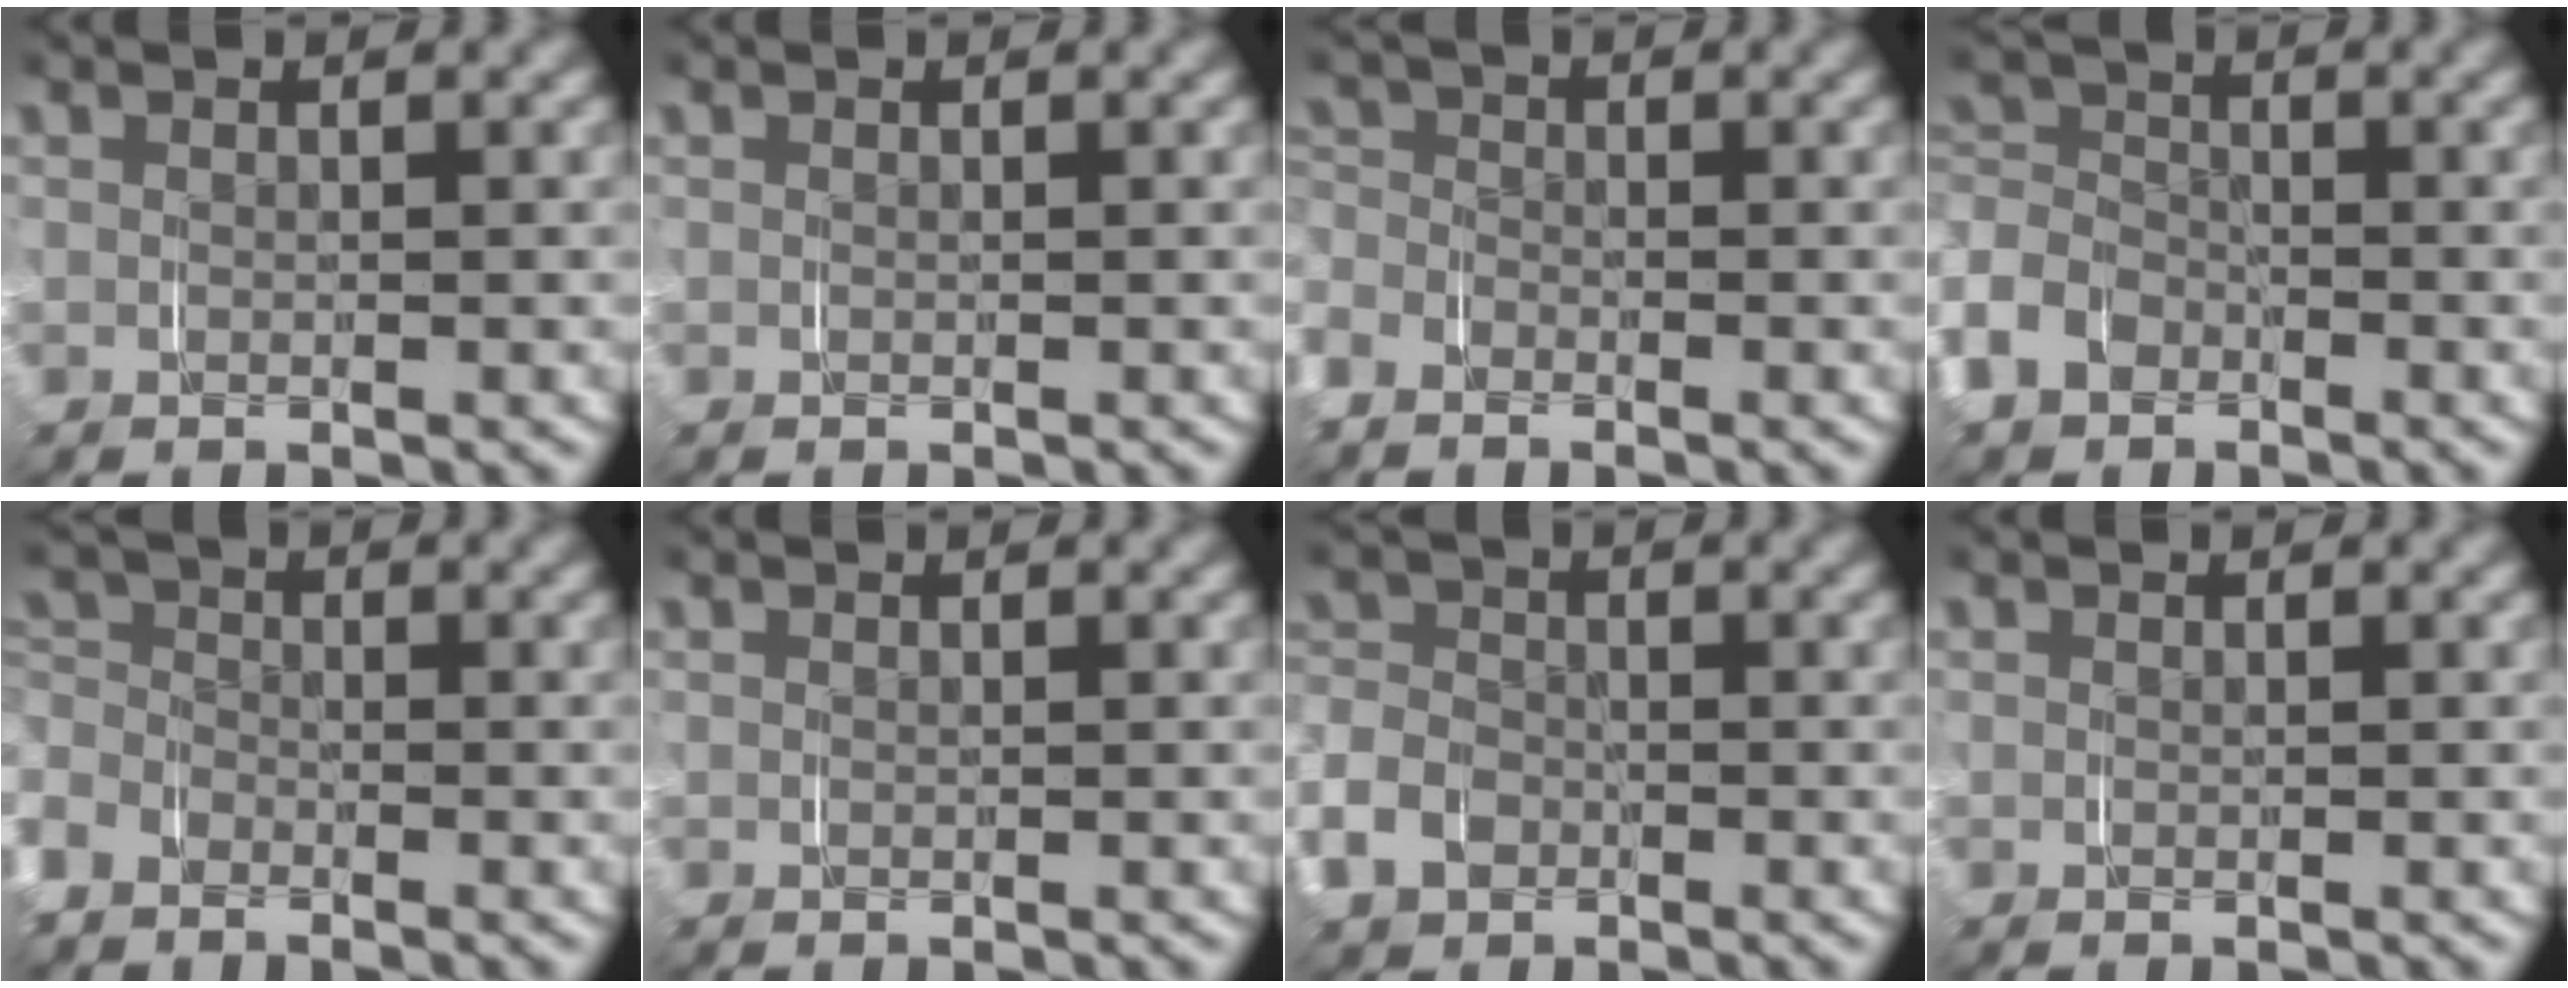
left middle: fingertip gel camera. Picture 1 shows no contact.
{"total": 0.0}
{"total": 2.5, "force": [-2.1, 1.0, -0.8], "torque": [0.017, -0.001, -0.046]}
{"total": 3.6, "force": [-2.6, 2.4, -0.9], "torque": [0.009, -0.006, -0.052]}
{"total": 2.5, "force": [-1.9, 1.1, -1.1], "torque": [0.021, 0.000, -0.045]}
{"total": 0.0}
{"total": 2.4, "force": [-1.8, 1.5, -0.7], "torque": [0.024, 0.005, -0.039]}
{"total": 0.0}